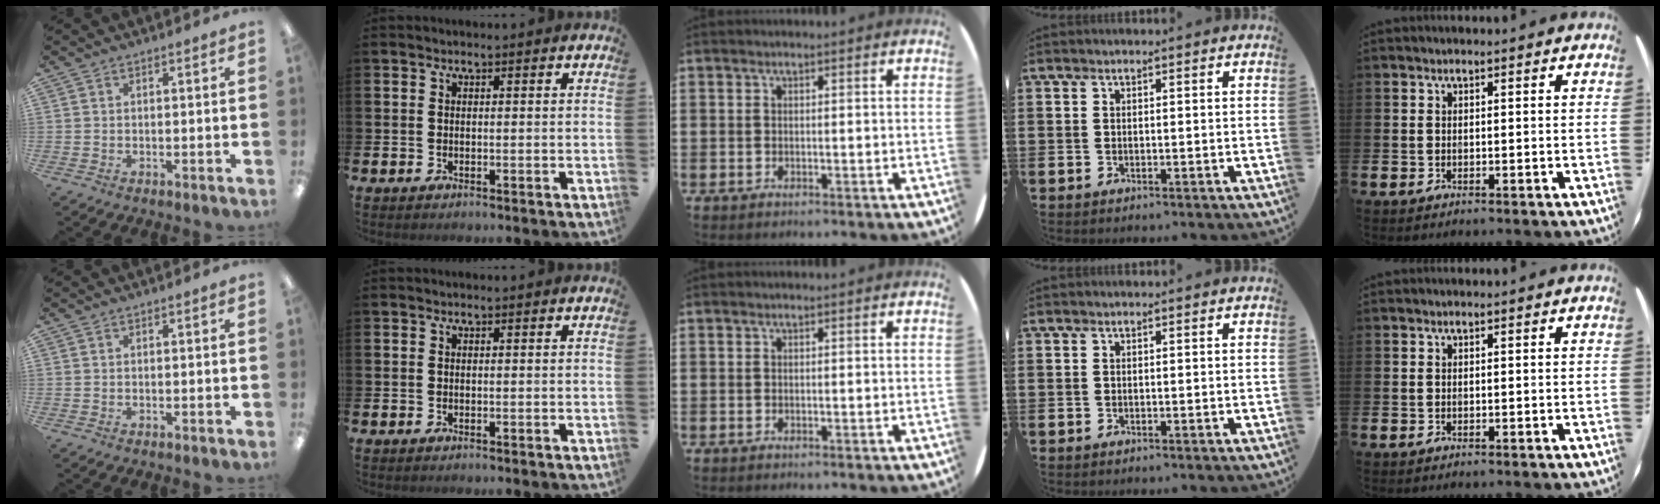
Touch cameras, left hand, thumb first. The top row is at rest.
{}